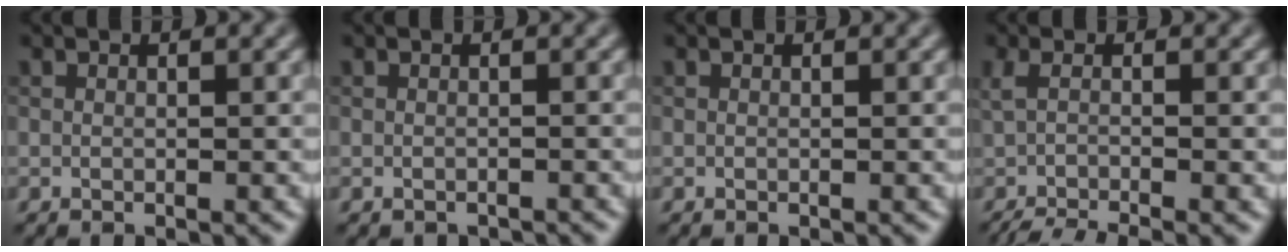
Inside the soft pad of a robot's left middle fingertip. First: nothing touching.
{"total": 1.0, "force": [-1.0, 0.1, 0.0], "torque": [0.001, -0.003, -0.016]}
{"total": 0.0}
{"total": 5.2, "force": [-3.0, 1.3, 4.0], "torque": [-0.065, -0.021, -0.053]}